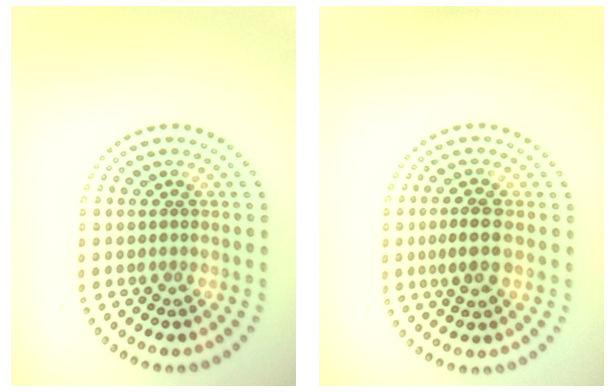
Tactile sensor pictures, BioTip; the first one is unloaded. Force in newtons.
{"total": 2.7, "press": 2.5, "slide": 0.8}